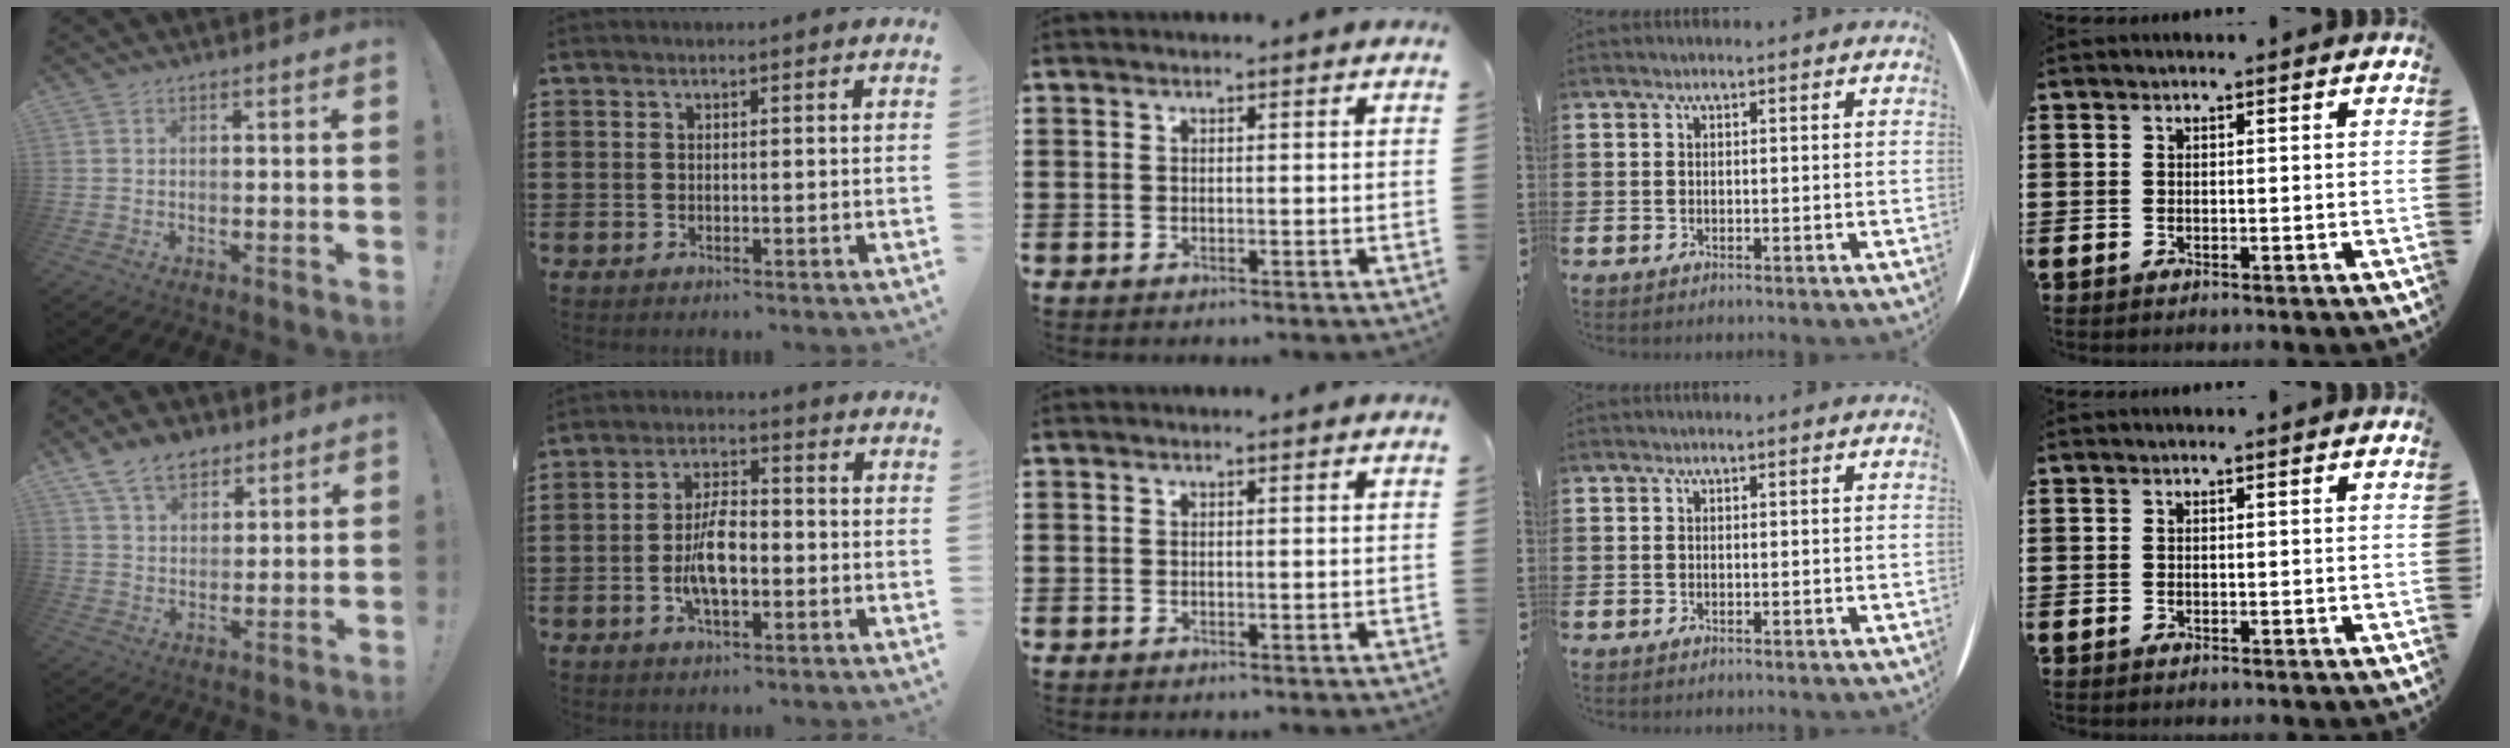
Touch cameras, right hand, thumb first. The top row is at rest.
{"thumb": {"total": 10.0, "force": [6.6, 6.0, 4.5], "torque": [-0.082, -0.025, 0.129]}, "index": {"total": 7.3, "force": [-1.5, 3.1, 6.5], "torque": [-0.139, 0.000, -0.033]}}